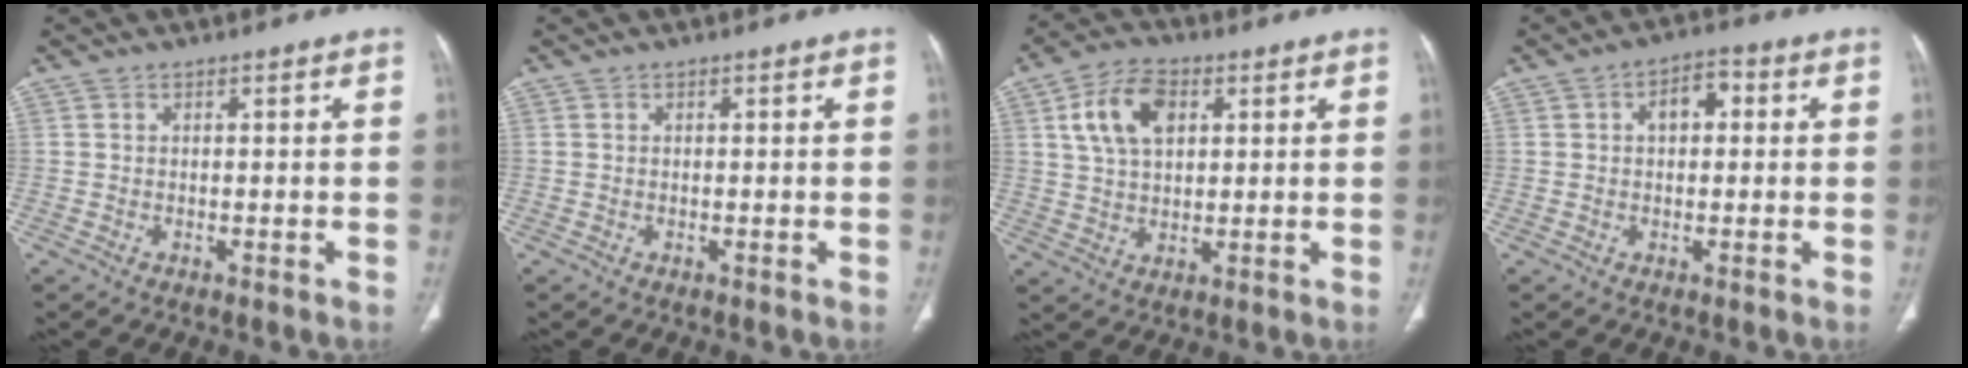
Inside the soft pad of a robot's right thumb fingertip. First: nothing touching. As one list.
[{"total": 0.0}, {"total": 10.5, "force": [3.5, 6.5, 7.4], "torque": [-0.126, 0.001, 0.062]}, {"total": 5.2, "force": [1.0, 3.3, 3.9], "torque": [-0.048, 0.018, 0.008]}]